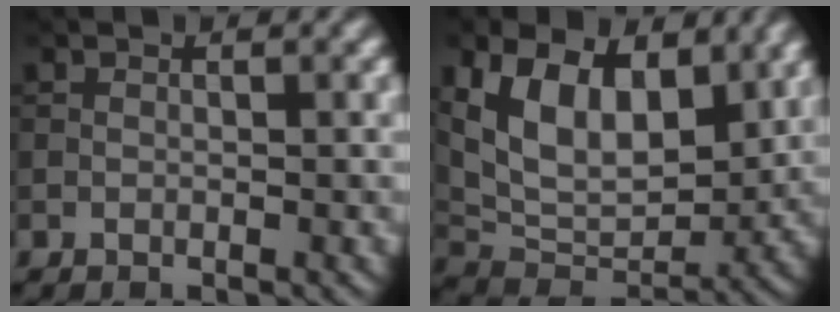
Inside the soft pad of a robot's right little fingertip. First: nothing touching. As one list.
[{"total": 10.2, "force": [3.4, 6.4, 7.1], "torque": [-0.139, -0.012, 0.054]}]